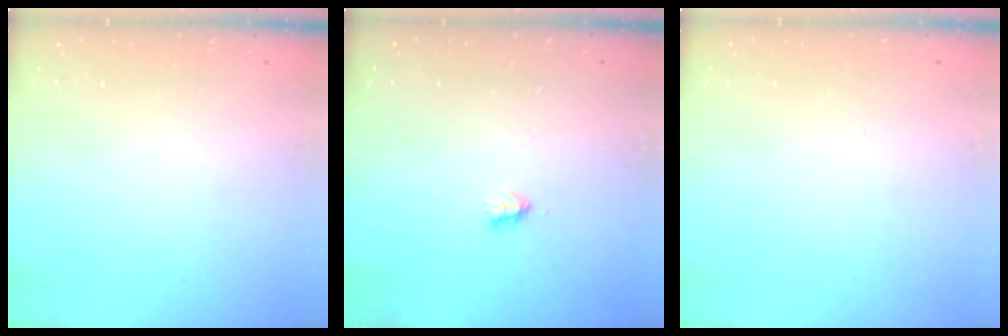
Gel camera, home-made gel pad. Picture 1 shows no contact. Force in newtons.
{"total": 1.9, "press": 1.8, "slide": 0.4}
{"total": 0.0}